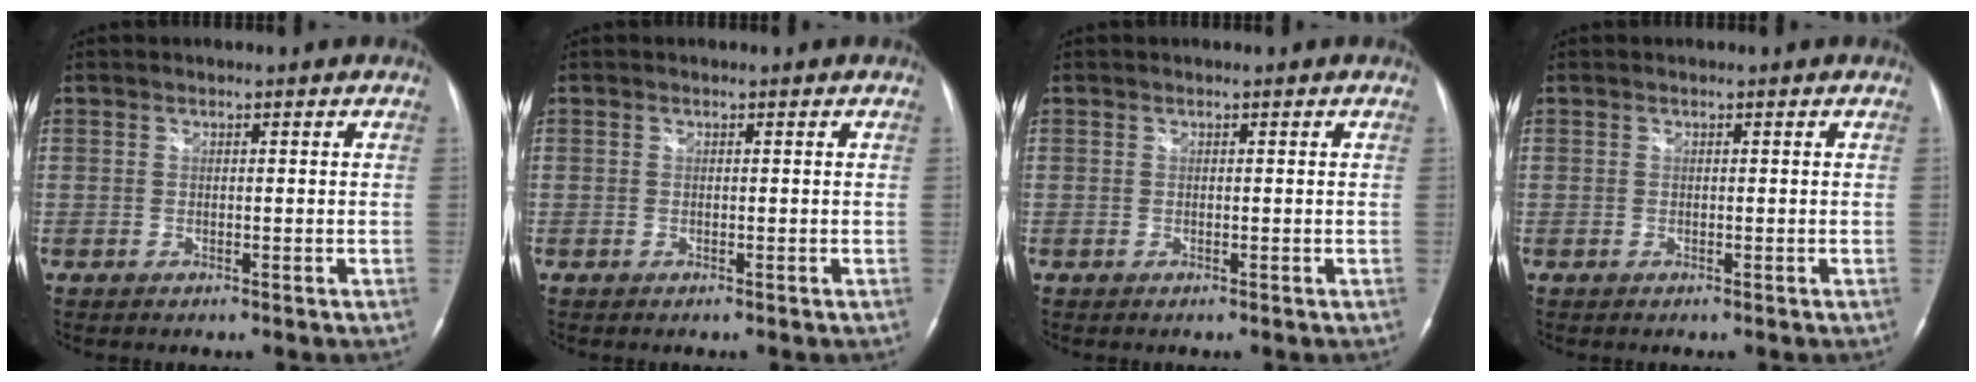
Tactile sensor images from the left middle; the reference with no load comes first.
{"total": 0.0}
{"total": 0.0}
{"total": 0.0}